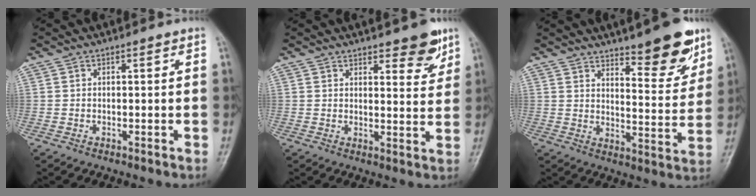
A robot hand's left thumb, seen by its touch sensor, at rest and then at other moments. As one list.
[{"total": 6.3, "force": [4.3, 2.2, 3.9], "torque": [-0.027, -0.028, 0.055]}, {"total": 12.3, "force": [8.6, 3.5, 8.1], "torque": [-0.079, -0.062, 0.129]}]